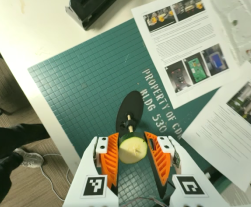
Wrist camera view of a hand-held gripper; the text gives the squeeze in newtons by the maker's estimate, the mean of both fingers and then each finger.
{"total": 11.7, "left": 12.4, "right": 10.9}